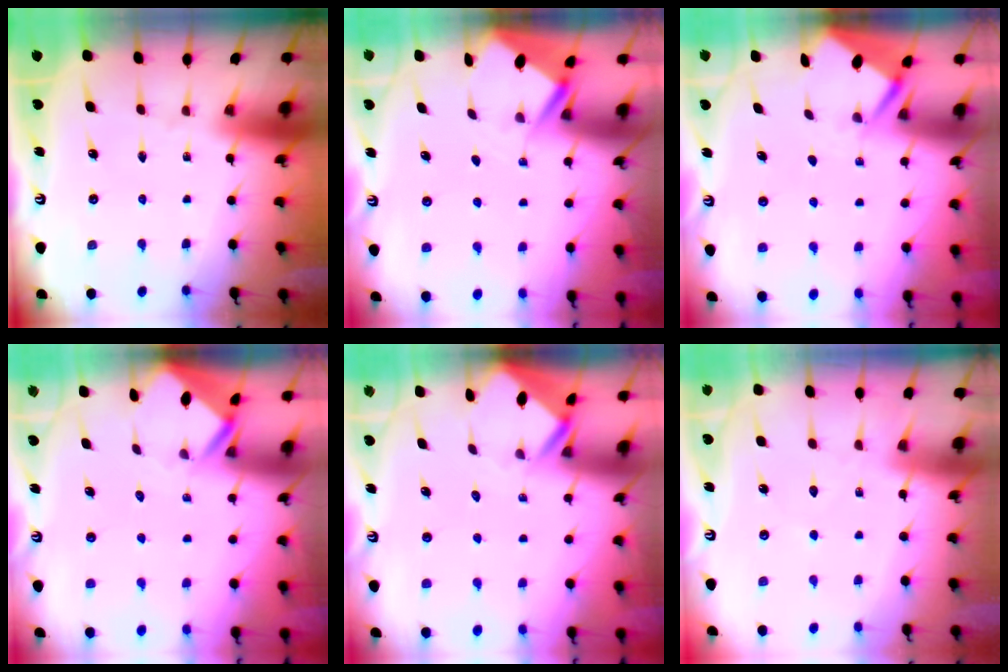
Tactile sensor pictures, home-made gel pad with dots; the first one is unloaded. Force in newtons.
{"total": 2.8, "press": 2.8, "slide": 0.4}
{"total": 2.6, "press": 2.6, "slide": 0.3}
{"total": 2.8, "press": 2.8, "slide": 0.1}
{"total": 2.8, "press": 2.8, "slide": 0.1}
{"total": 4.9, "press": 4.9, "slide": 0.6}